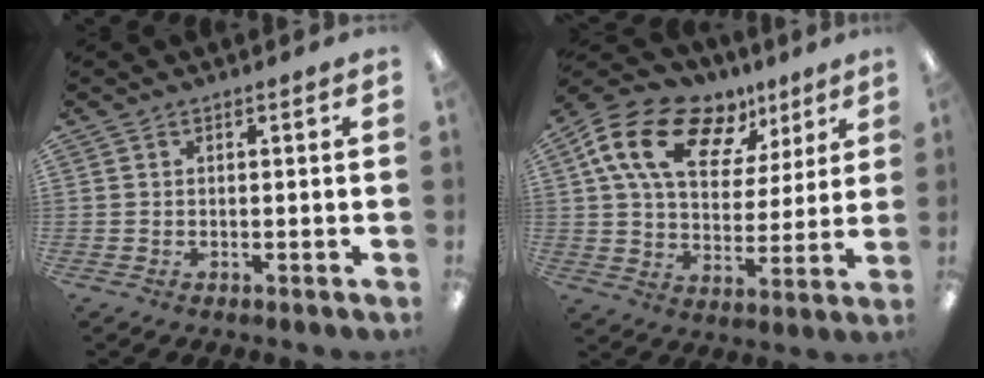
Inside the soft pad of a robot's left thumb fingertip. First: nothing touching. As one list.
[{"total": 18.4, "force": [9.9, 11.1, 10.8], "torque": [-0.202, -0.030, 0.181]}]